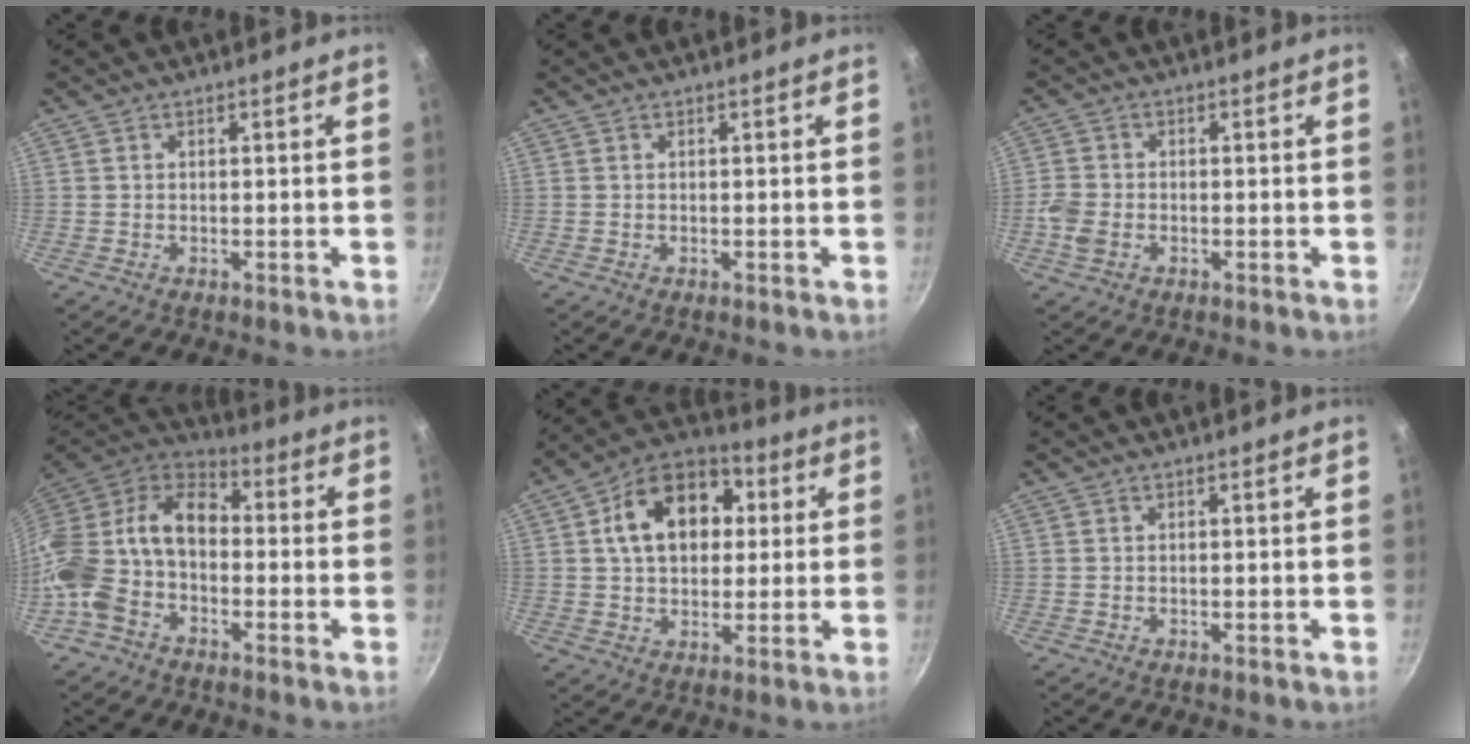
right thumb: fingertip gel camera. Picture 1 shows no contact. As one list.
[{"total": 0.0}, {"total": 4.0, "force": [-1.4, 2.9, 2.5], "torque": [-0.055, 0.009, -0.032]}, {"total": 18.2, "force": [-2.9, 12.4, 13.0], "torque": [-0.249, 0.054, -0.079]}, {"total": 15.9, "force": [3.4, 11.3, 10.6], "torque": [-0.137, 0.021, 0.039]}, {"total": 0.0}]